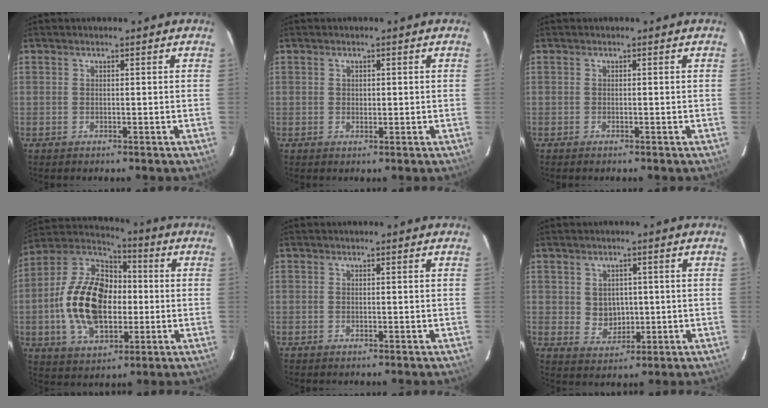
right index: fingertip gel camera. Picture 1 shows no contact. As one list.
[{"total": 1.1, "force": [0.3, 0.9, 0.6], "torque": [-0.007, 0.003, 0.006]}, {"total": 0.0}, {"total": 19.5, "force": [-1.8, 12.3, 15.0], "torque": [-0.305, 0.021, -0.026]}, {"total": 0.0}, {"total": 4.8, "force": [0.5, 4.3, 2.1], "torque": [-0.038, 0.005, 0.020]}]